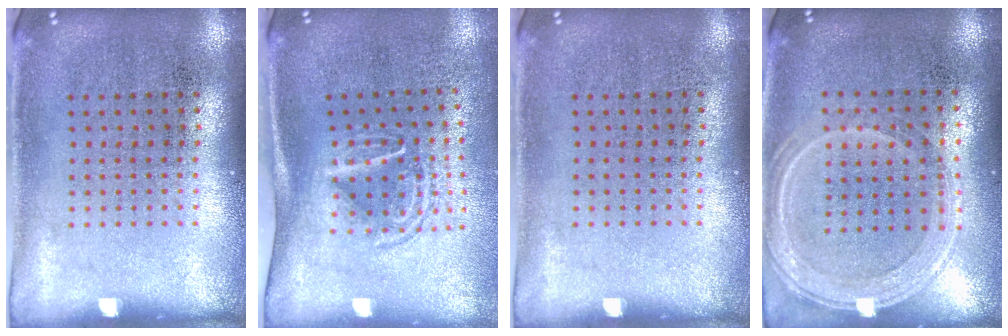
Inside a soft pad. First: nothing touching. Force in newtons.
{"total": 1.7, "press": 1.2, "slide": 1.2}
{"total": 0.0}
{"total": 1.2, "press": 1.2, "slide": 0.4}